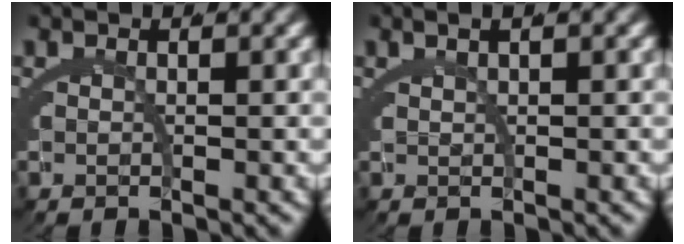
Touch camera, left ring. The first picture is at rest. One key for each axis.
{"total": 1.8, "fx": 1.2, "fy": 0.3, "fz": 1.3, "tx": -0.011, "ty": 0.013, "tz": 0.018}